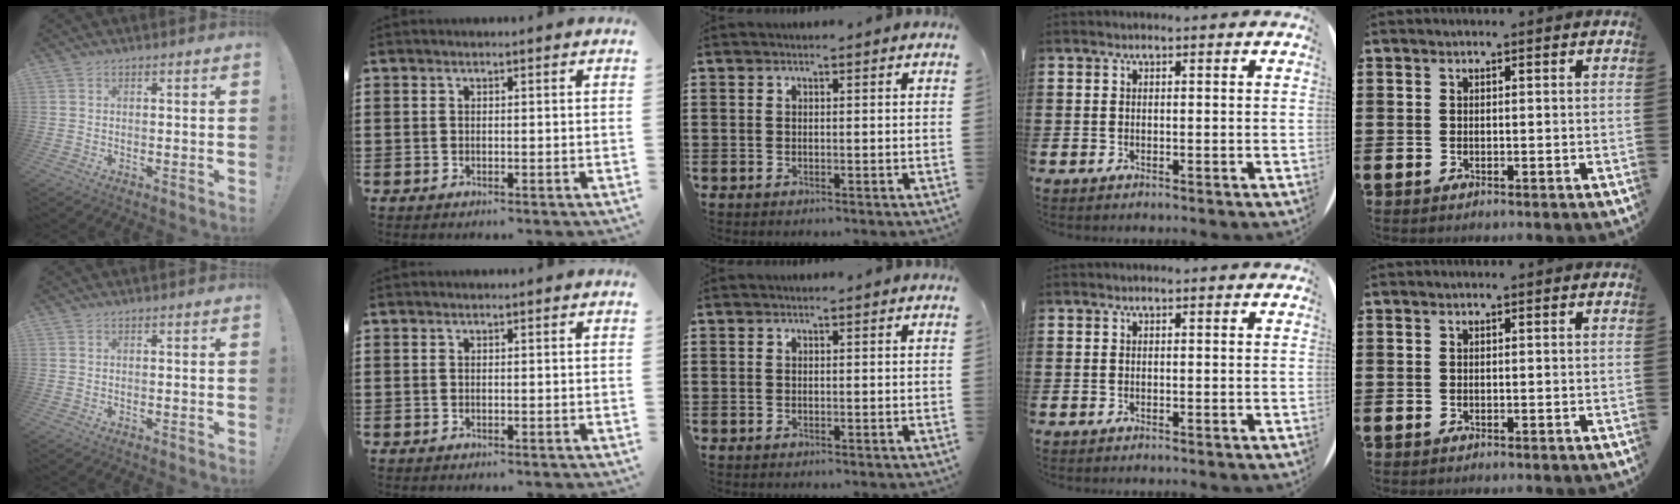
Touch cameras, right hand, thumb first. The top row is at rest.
{}